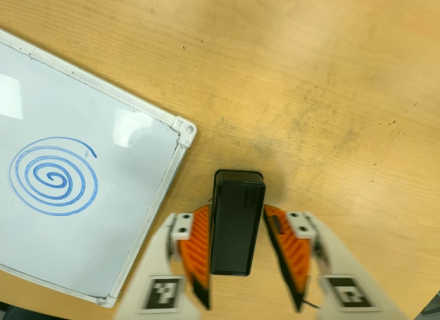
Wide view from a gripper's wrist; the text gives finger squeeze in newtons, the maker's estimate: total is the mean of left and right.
{"total": 0.0}